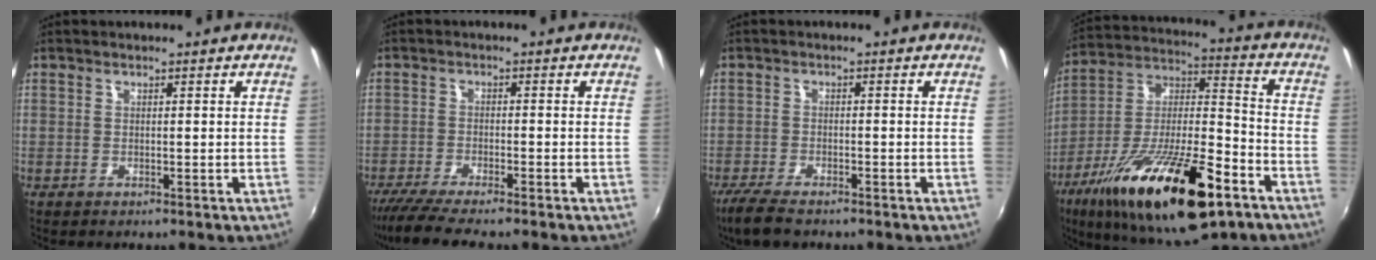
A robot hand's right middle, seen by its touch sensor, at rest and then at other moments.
{"total": 7.4, "force": [-6.5, 0.1, 3.6], "torque": [-0.091, -0.028, -0.114]}
{"total": 6.6, "force": [-5.2, 1.7, 3.7], "torque": [-0.098, -0.024, -0.099]}
{"total": 27.4, "force": [-14.6, 8.5, 21.5], "torque": [-0.375, -0.036, -0.245]}